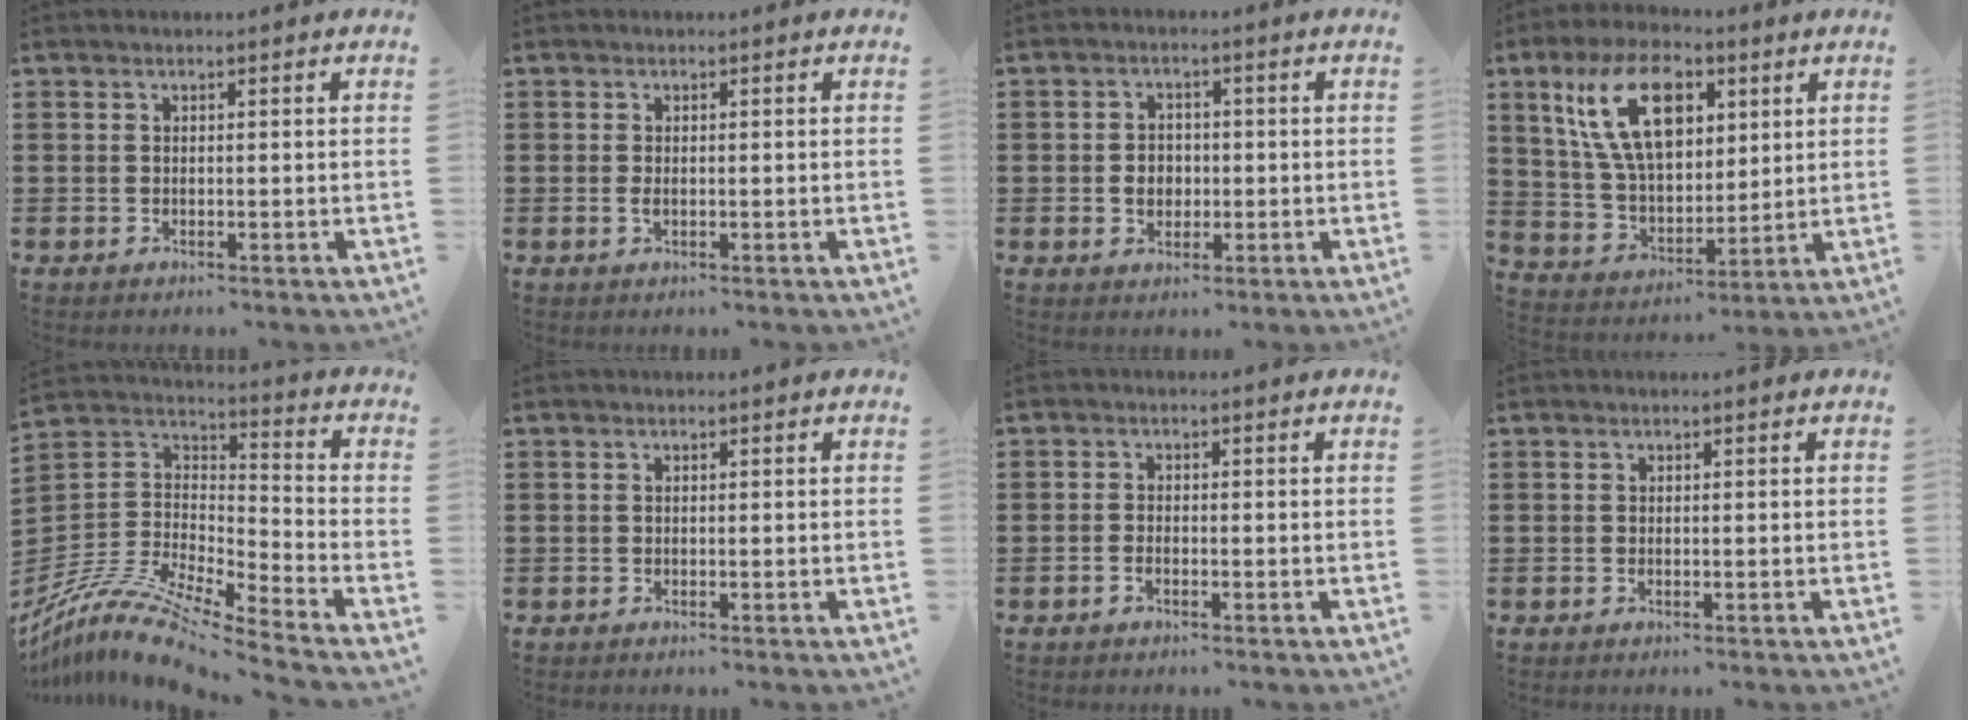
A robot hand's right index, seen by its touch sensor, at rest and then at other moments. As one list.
[{"total": 1.0, "force": [-0.1, 0.4, 0.9], "torque": [-0.018, 0.001, -0.003]}, {"total": 3.2, "force": [-0.4, 2.6, 1.8], "torque": [-0.033, 0.004, -0.013]}, {"total": 14.0, "force": [5.5, 7.6, 10.4], "torque": [-0.237, 0.014, 0.096]}, {"total": 11.2, "force": [-9.6, 1.6, 5.6], "torque": [-0.123, 0.011, -0.197]}, {"total": 0.0}, {"total": 1.1, "force": [-0.7, 0.5, 0.7], "torque": [-0.015, -0.003, -0.012]}, {"total": 0.0}]